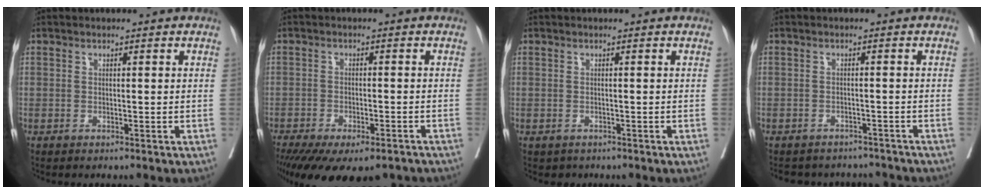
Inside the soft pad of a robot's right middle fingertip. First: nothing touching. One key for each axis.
{"total": 15.4, "fx": -11.5, "fy": 6.0, "fz": 8.3, "tx": -0.162, "ty": -0.024, "tz": -0.158}
{"total": 1.1, "fx": -0.7, "fy": 0.8, "fz": 0.1, "tx": -0.008, "ty": 0.001, "tz": -0.006}
{"total": 8.3, "fx": -7.7, "fy": 2.9, "fz": 0.2, "tx": 0.001, "ty": 0.021, "tz": -0.090}